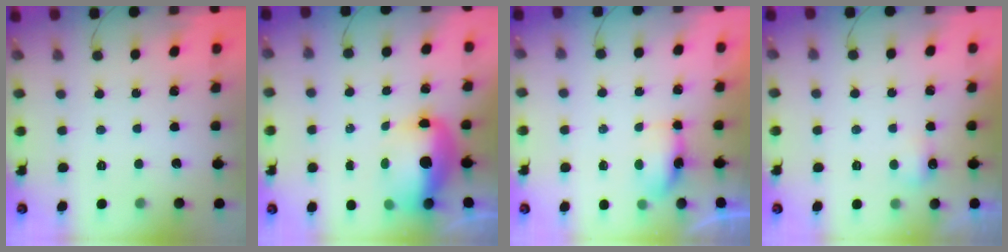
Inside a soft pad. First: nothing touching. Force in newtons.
{"total": 12.2, "press": 11.9, "slide": 2.7}
{"total": 4.4, "press": 4.2, "slide": 1.1}
{"total": 4.0, "press": 3.8, "slide": 1.0}